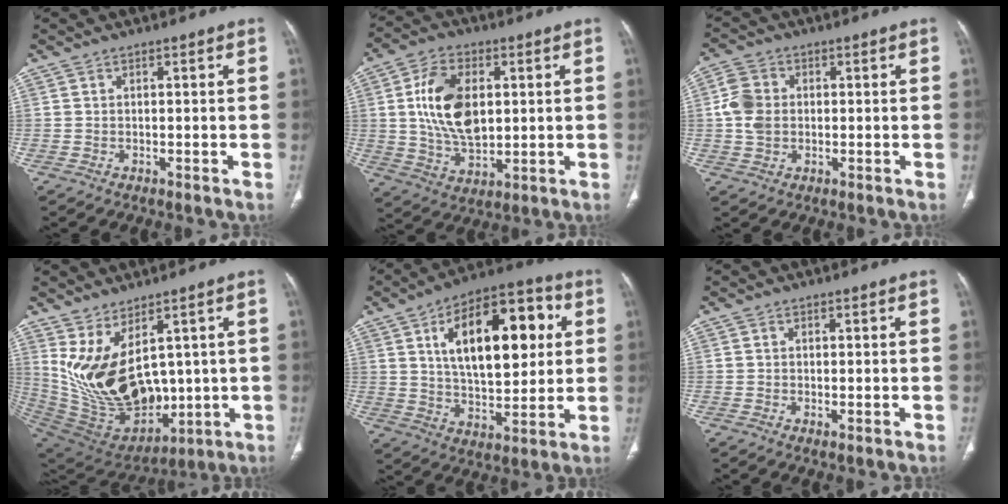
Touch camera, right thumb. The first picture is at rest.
{"total": 14.4, "force": [2.4, 8.7, 11.2], "torque": [-0.191, -0.008, 0.048]}
{"total": 6.2, "force": [0.3, 4.9, 3.9], "torque": [-0.074, 0.007, 0.003]}
{"total": 19.0, "force": [4.1, 10.9, 15.0], "torque": [-0.267, -0.041, 0.121]}
{"total": 22.1, "force": [6.0, 10.8, 18.3], "torque": [-0.245, 0.000, 0.091]}
{"total": 0.8, "force": [-0.1, 0.4, 0.7], "torque": [-0.018, -0.004, -0.002]}